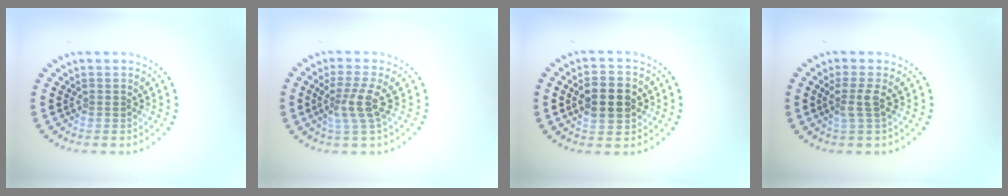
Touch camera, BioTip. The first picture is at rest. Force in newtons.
{"total": 2.8, "press": 2.2, "slide": 1.7}
{"total": 4.7, "press": 4.7, "slide": 0.3}
{"total": 1.9, "press": 1.5, "slide": 1.2}